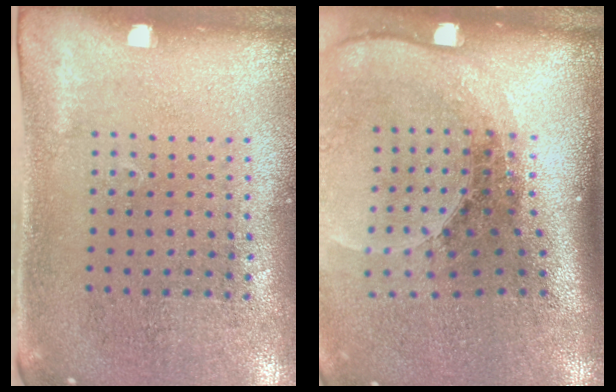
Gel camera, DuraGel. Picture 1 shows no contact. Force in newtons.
{"total": 2.6, "press": 1.9, "slide": 1.9}